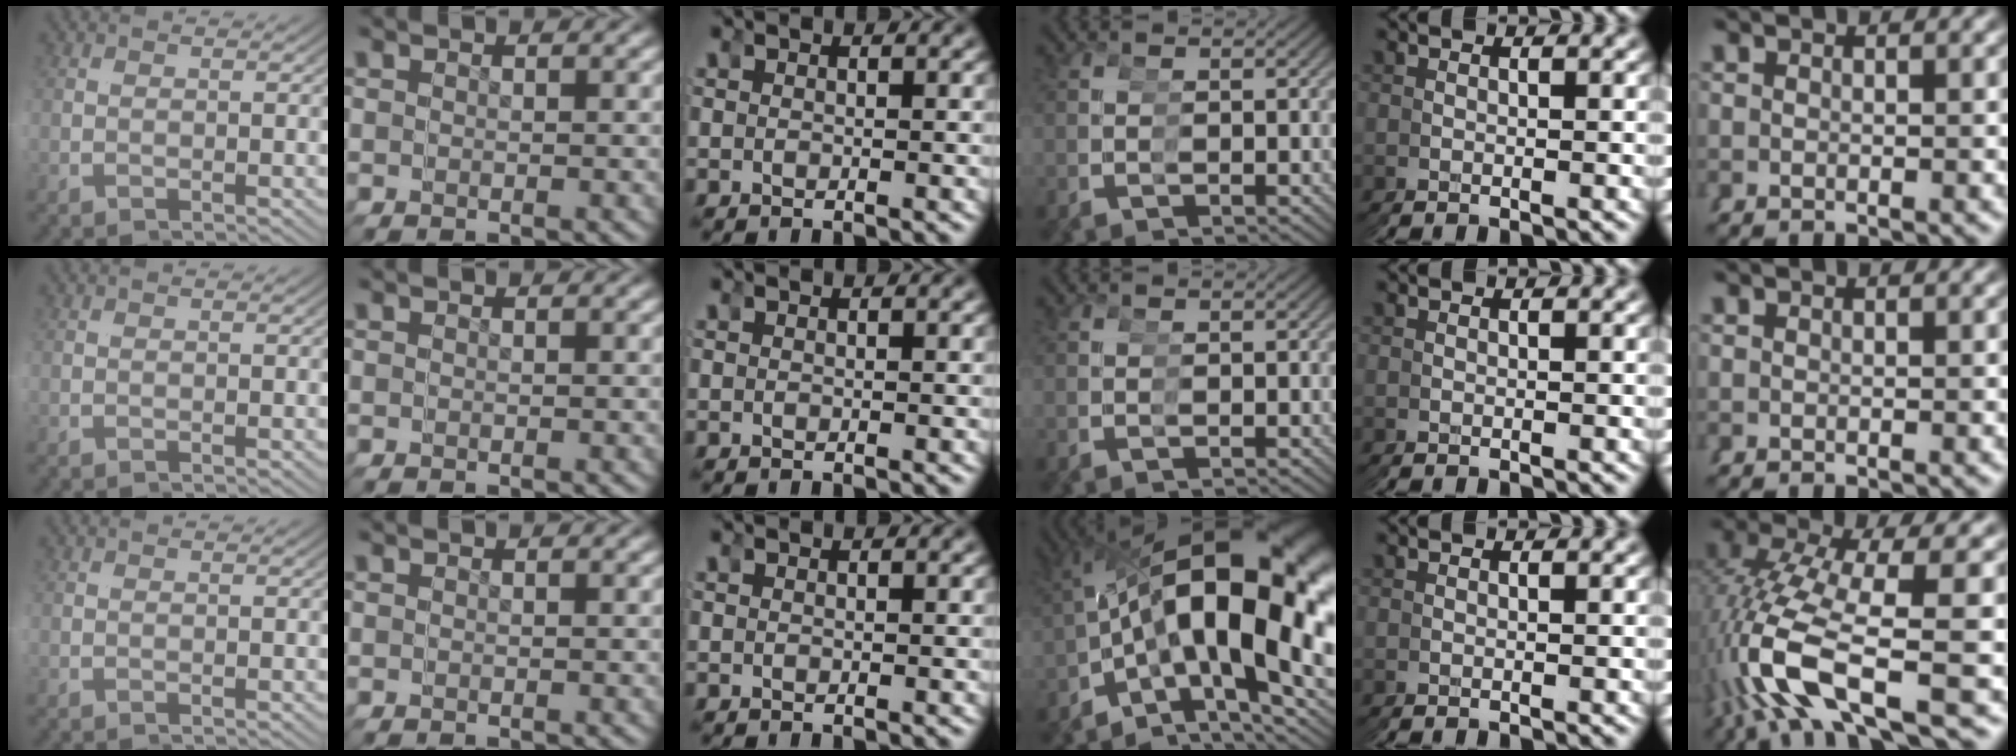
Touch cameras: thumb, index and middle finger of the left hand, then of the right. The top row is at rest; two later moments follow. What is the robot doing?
{"motion": "grasp_and_lifting", "object": "tape"}